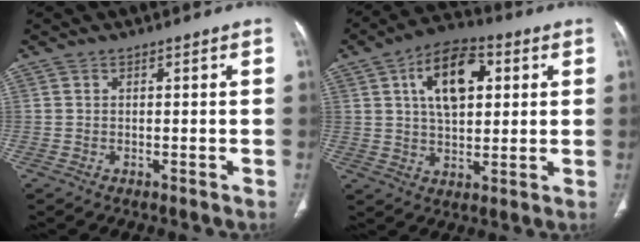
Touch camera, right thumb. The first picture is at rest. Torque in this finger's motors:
{"motor_torque": [1.77, 3.24, 0.02, 0.13, 0.41]}